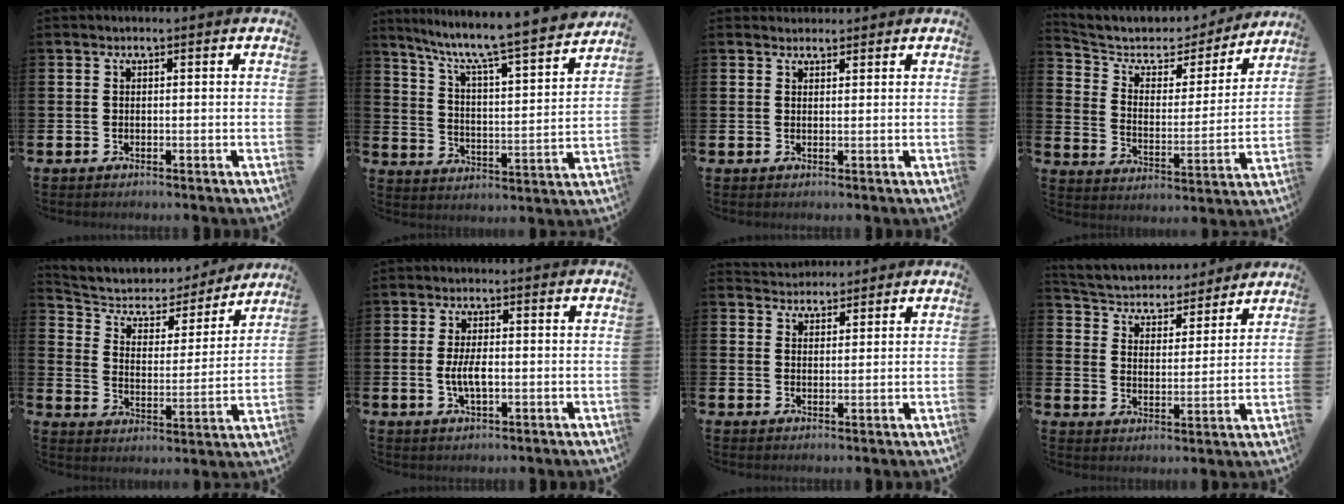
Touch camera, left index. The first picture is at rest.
{"total": 8.0, "force": [7.4, 0.1, 3.1], "torque": [-0.087, -0.067, 0.120]}
{"total": 1.9, "force": [1.8, 0.6, -0.1], "torque": [0.008, -0.006, 0.032]}
{"total": 6.0, "force": [5.0, 3.0, 1.4], "torque": [-0.064, -0.034, 0.081]}
{"total": 5.2, "force": [4.4, 2.6, 1.0], "torque": [-0.052, -0.033, 0.069]}
{"total": 3.5, "force": [-0.6, 2.2, 2.7], "torque": [-0.033, -0.002, -0.018]}
{"total": 3.3, "force": [3.2, 0.9, -0.3], "torque": [-0.003, -0.012, 0.059]}
{"total": 4.6, "force": [4.3, 1.5, 0.2], "torque": [-0.035, -0.040, 0.069]}